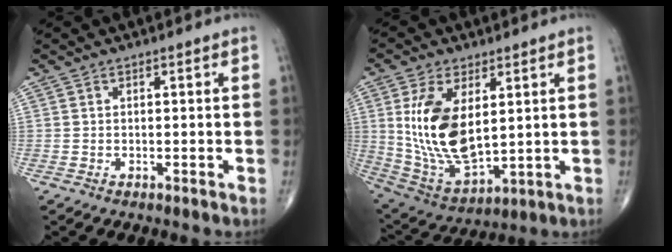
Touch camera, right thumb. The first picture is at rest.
{"total": 16.4, "force": [3.2, 8.5, 13.7], "torque": [-0.252, -0.022, 0.078]}